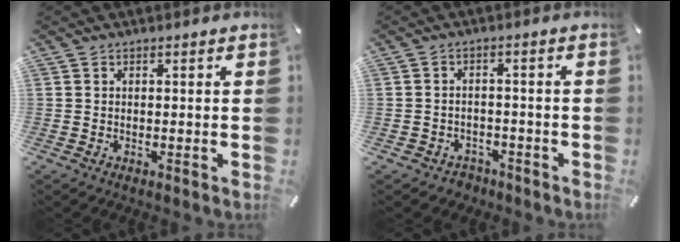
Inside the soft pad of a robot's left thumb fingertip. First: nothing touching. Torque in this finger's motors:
{"motor_torque": [-0.59, -0.01, -0.31, 0.08, -0.01]}